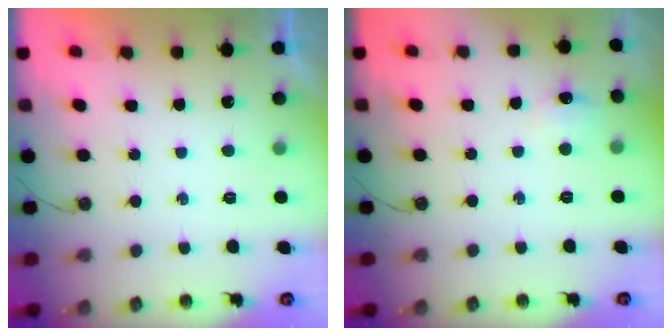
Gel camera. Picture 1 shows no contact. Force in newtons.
{"total": 6.3, "press": 6.2, "slide": 0.9}